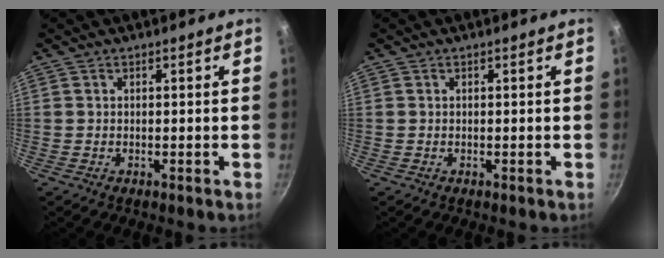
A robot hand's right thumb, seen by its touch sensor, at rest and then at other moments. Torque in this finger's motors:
{"motor_torque": [-0.02, -0.02, -0.07, 0.07, 0.01]}